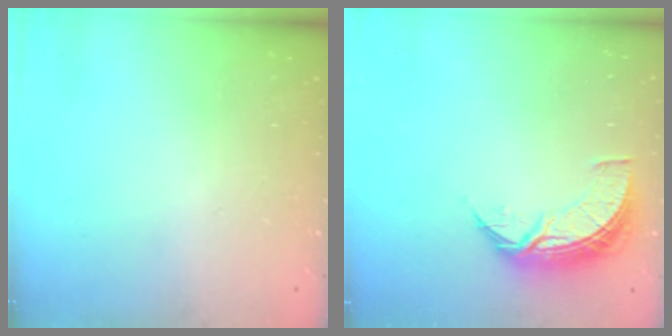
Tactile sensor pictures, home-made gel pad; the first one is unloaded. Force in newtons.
{"total": 8.5, "press": 8.5, "slide": 0.5}